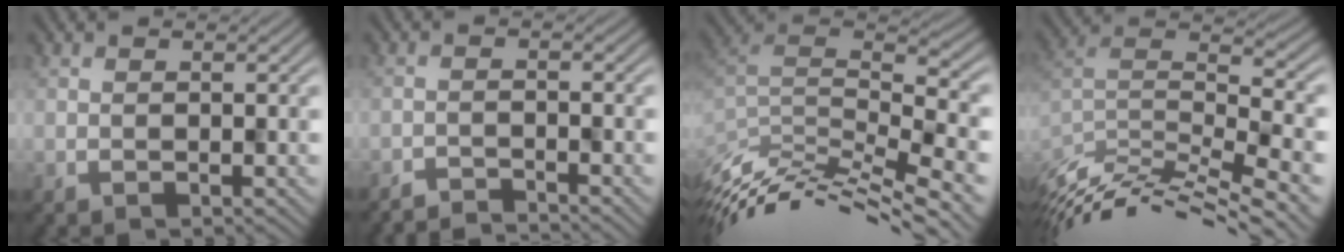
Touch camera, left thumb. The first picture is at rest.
{"total": 3.3, "force": [-3.2, 0.1, 0.3], "torque": [-0.001, 0.002, -0.059]}
{"total": 11.8, "force": [-6.2, 3.8, 9.3], "torque": [-0.166, 0.012, -0.081]}
{"total": 12.4, "force": [-7.9, 3.4, 8.9], "torque": [-0.176, 0.007, -0.120]}